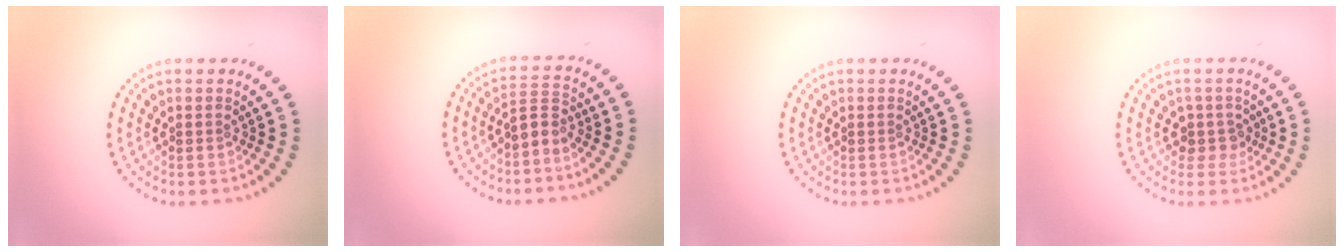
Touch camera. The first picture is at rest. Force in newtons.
{"total": 2.0, "press": 1.4, "slide": 1.4}
{"total": 0.0}
{"total": 1.9, "press": 1.5, "slide": 1.2}